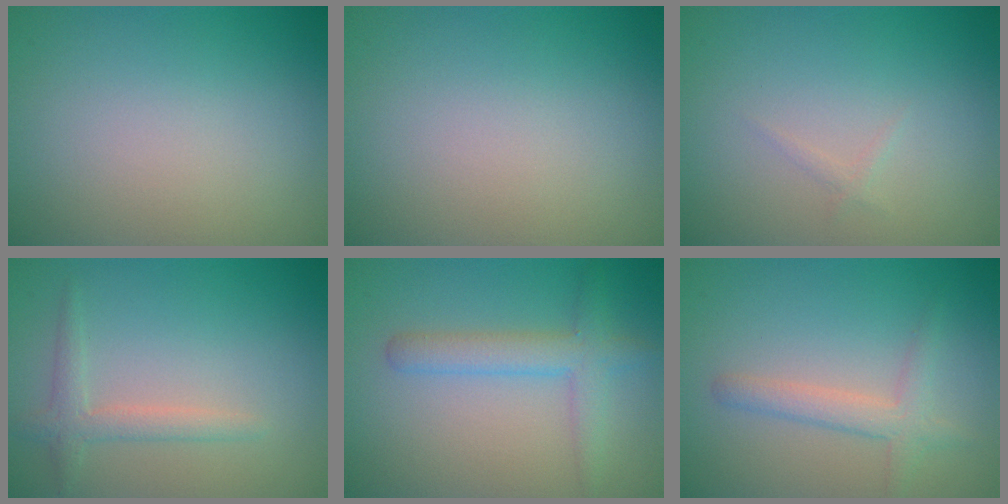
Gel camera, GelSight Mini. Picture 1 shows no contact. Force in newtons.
{"total": 0.0}
{"total": 0.6, "press": 0.6, "slide": 0.1}
{"total": 2.0, "press": 2.0, "slide": 0.0}
{"total": 3.2, "press": 3.2, "slide": 0.1}
{"total": 2.5, "press": 2.5, "slide": 0.2}